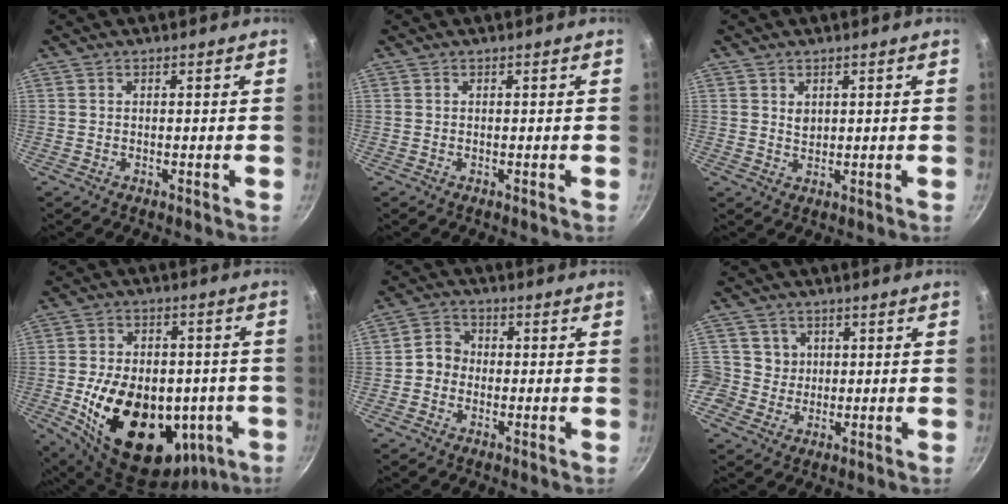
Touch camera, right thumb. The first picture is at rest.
{"total": 0.0}
{"total": 1.8, "force": [0.8, 1.3, 0.9], "torque": [-0.011, -0.006, 0.016]}
{"total": 25.8, "force": [-5.9, 17.2, 18.4], "torque": [-0.283, 0.021, -0.067]}
{"total": 4.4, "force": [-0.8, 4.0, 1.8], "torque": [-0.004, 0.014, -0.026]}
{"total": 5.8, "force": [0.5, 5.8, 0.4], "torque": [0.033, 0.005, 0.002]}